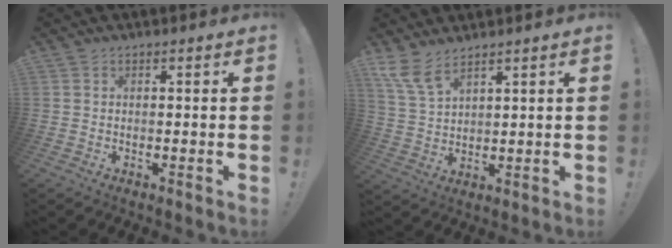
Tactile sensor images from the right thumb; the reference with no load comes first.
{"total": 7.4, "force": [5.7, 2.3, 4.1], "torque": [-0.085, -0.028, 0.111]}